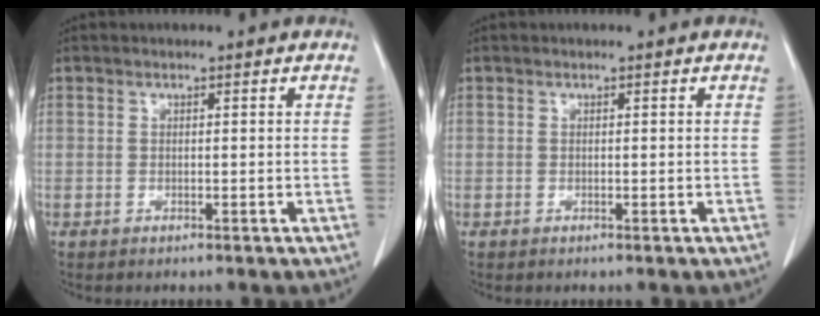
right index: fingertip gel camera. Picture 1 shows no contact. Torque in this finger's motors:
{"motor_torque": [0.00, 0.00, 0.00, 0.00]}